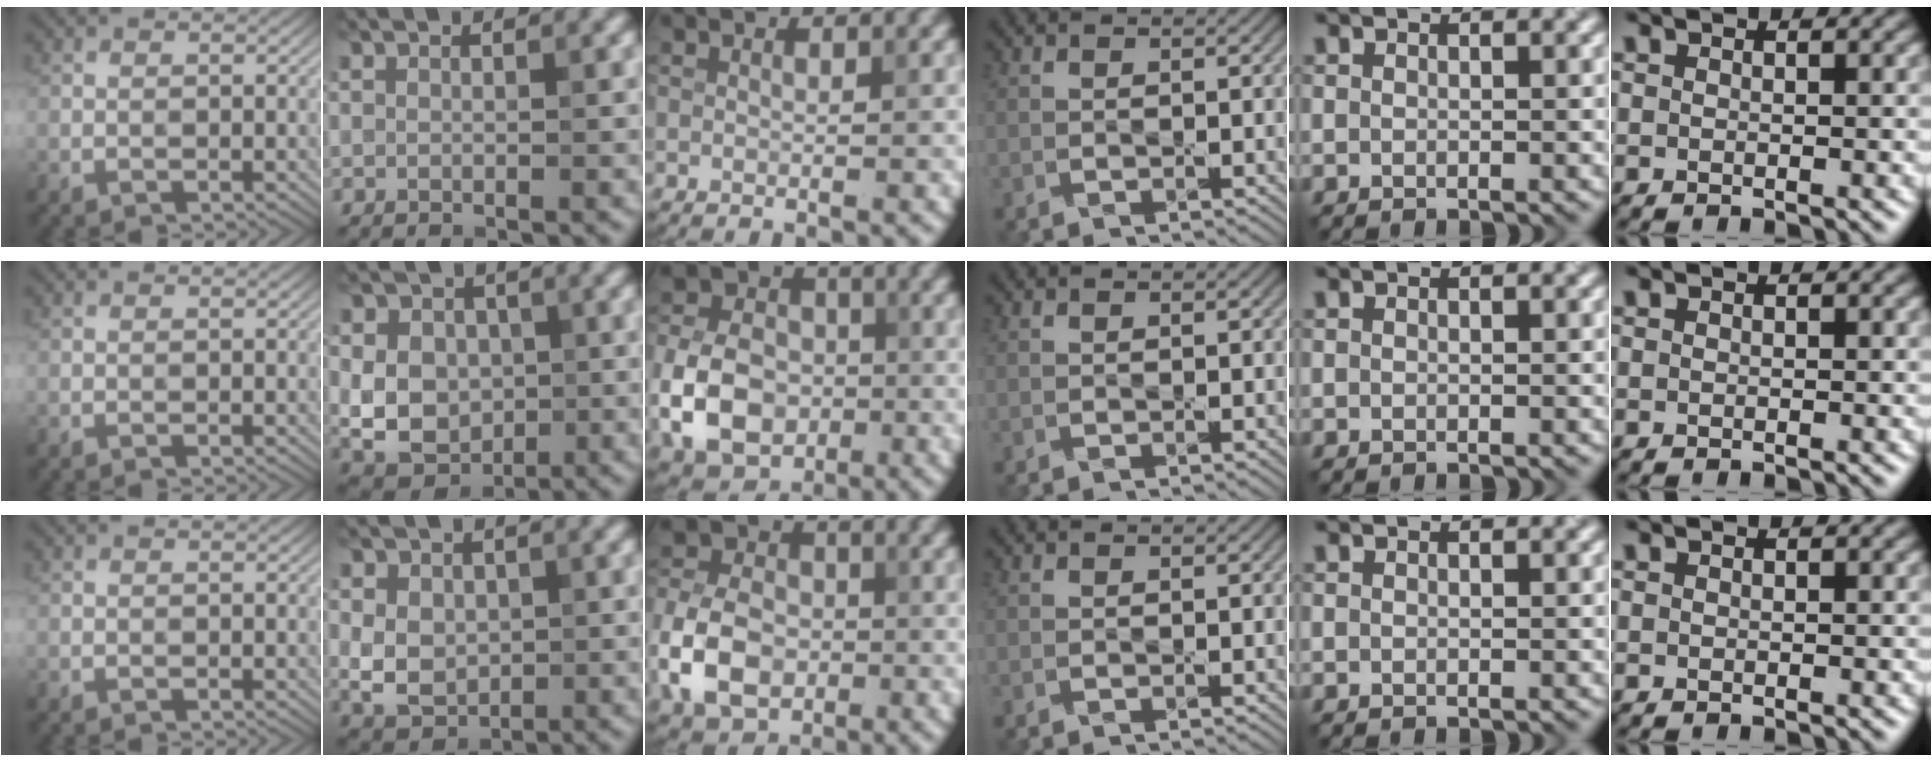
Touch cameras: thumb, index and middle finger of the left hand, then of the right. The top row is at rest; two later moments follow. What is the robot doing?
{"motion": "press", "object": "small bumper sticker"}